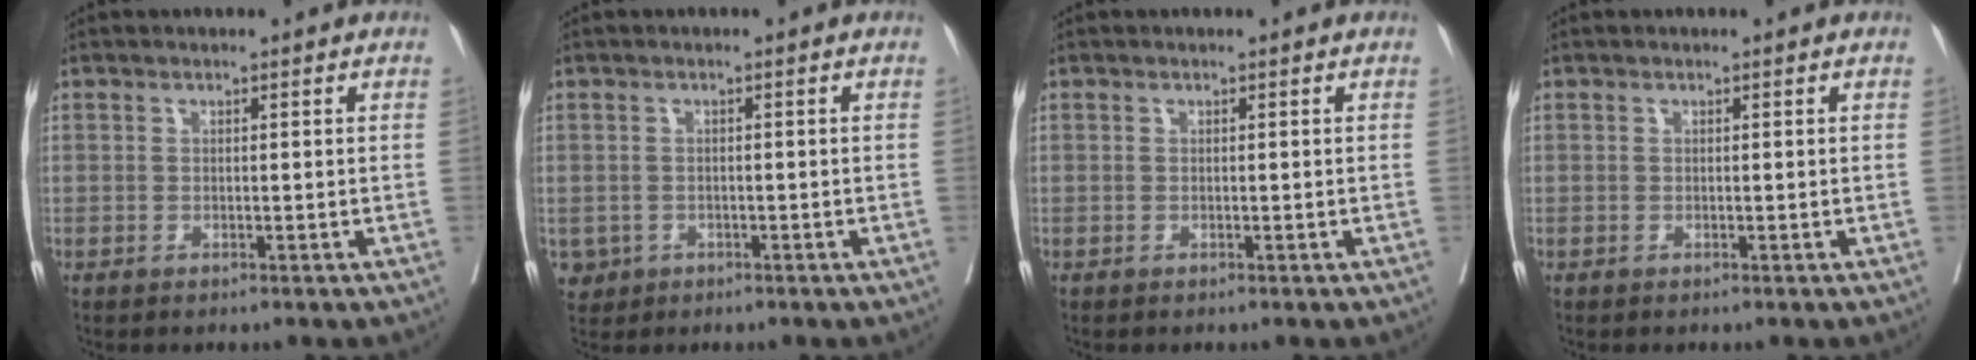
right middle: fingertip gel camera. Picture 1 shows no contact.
{"total": 3.5, "force": [-1.5, 3.1, 0.5], "torque": [-0.006, 0.005, -0.020]}
{"total": 0.0}
{"total": 0.0}